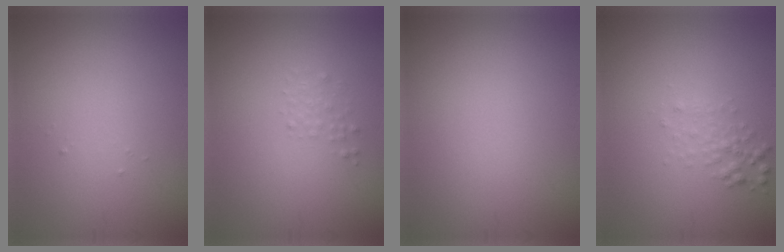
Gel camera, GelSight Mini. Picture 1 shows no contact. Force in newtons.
{"total": 1.0, "press": 1.0, "slide": 0.0}
{"total": 0.0}
{"total": 1.5, "press": 1.5, "slide": 0.1}